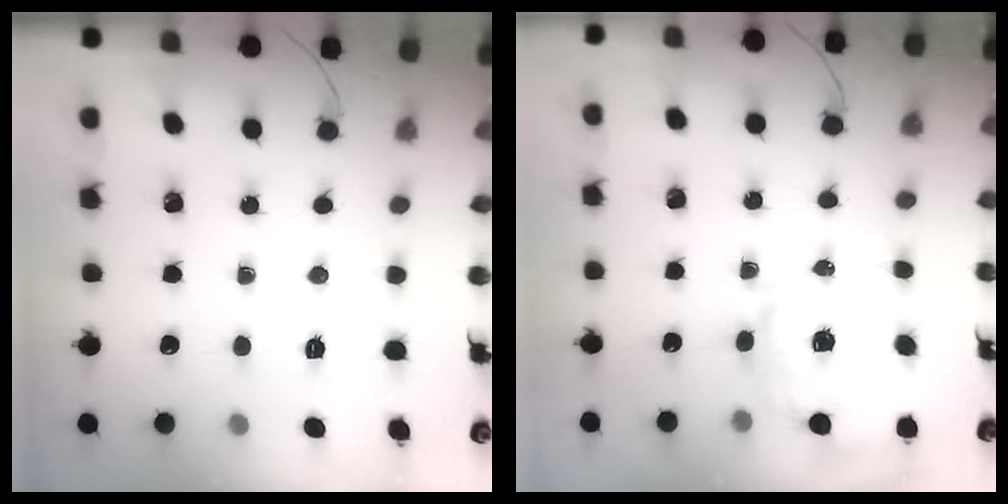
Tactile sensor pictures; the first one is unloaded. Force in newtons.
{"total": 1.5, "press": 1.4, "slide": 0.5}